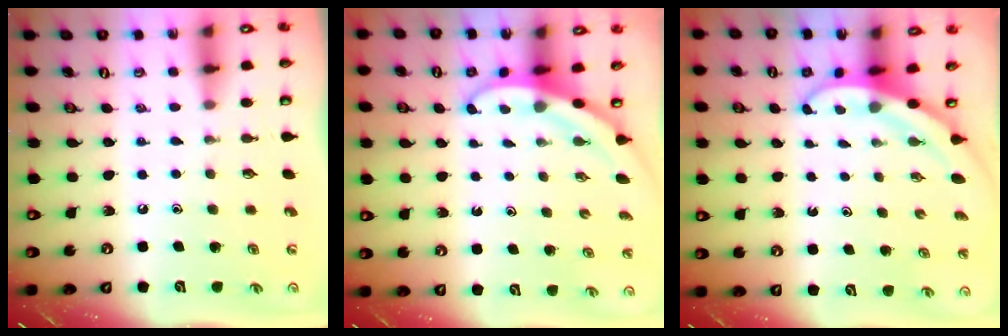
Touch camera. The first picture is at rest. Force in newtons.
{"total": 3.2, "press": 3.2, "slide": 0.2}
{"total": 3.5, "press": 3.5, "slide": 0.1}